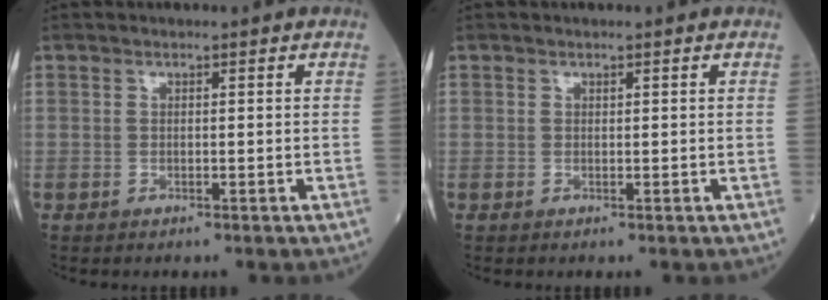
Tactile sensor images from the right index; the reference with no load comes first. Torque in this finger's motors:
{"motor_torque": [0.32, -0.16, 0.09, 0.01]}